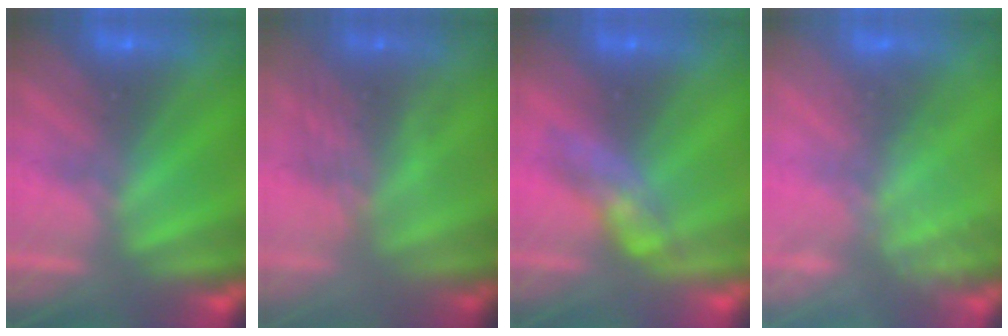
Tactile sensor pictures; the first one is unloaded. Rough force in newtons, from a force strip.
{"total": 2.9}
{"total": 2.7}
{"total": 2.4}